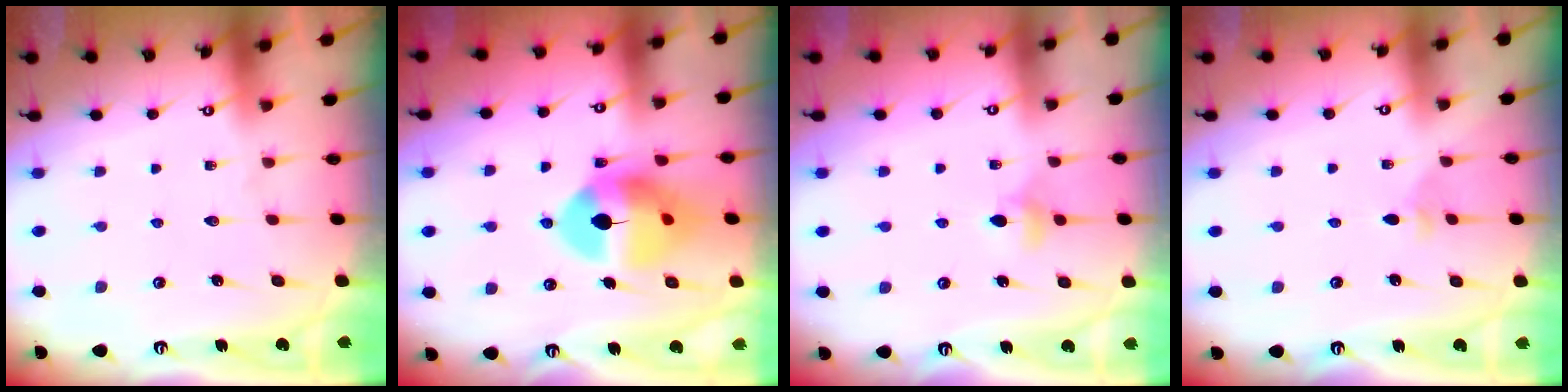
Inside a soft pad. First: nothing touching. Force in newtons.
{"total": 13.0, "press": 12.9, "slide": 1.7}
{"total": 4.0, "press": 3.9, "slide": 0.8}
{"total": 2.7, "press": 2.6, "slide": 0.9}